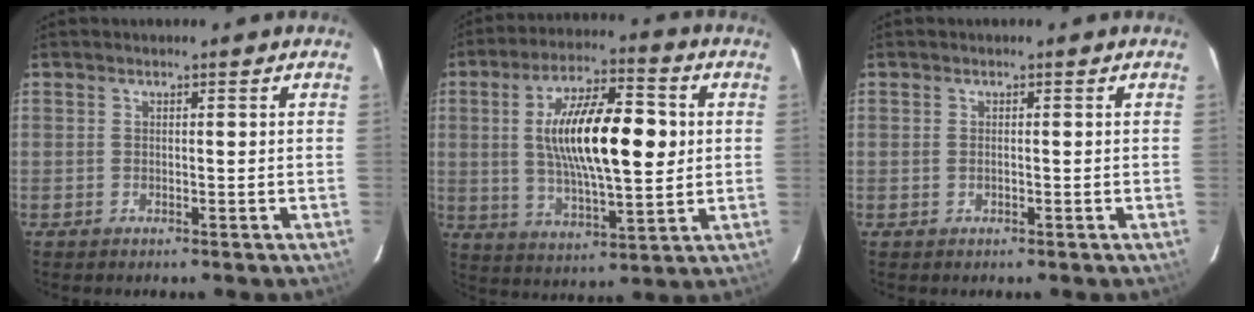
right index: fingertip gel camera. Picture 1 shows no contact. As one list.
[{"total": 17.7, "force": [2.0, 5.7, 16.6], "torque": [-0.289, 0.013, 0.038]}, {"total": 0.0}]